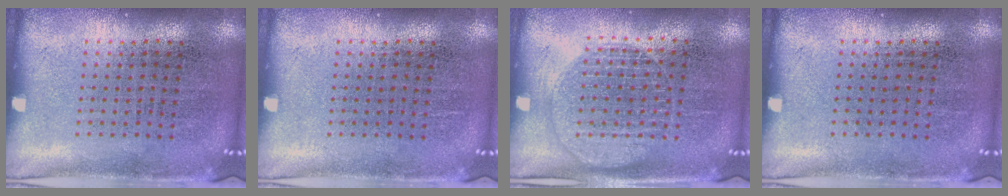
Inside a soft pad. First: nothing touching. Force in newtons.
{"total": 0.0}
{"total": 1.3, "press": 1.3, "slide": 0.4}
{"total": 0.0}